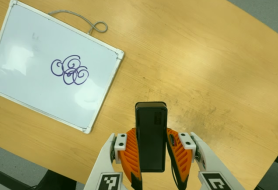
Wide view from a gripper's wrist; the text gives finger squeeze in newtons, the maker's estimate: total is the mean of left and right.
{"total": 4.5, "left": 3.6, "right": 5.5}